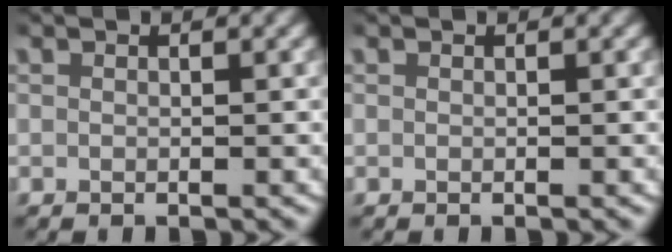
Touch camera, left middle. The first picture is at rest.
{"total": 0.0}